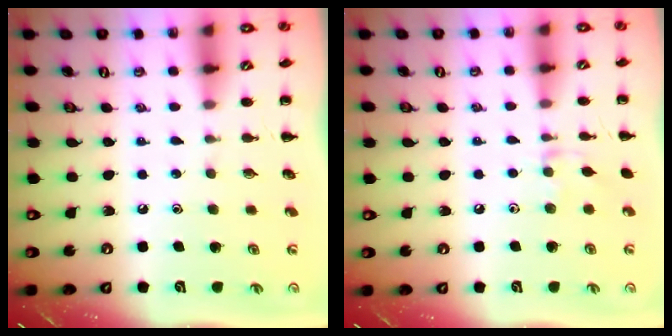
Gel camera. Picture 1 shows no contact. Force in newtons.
{"total": 5.0, "press": 4.9, "slide": 1.0}